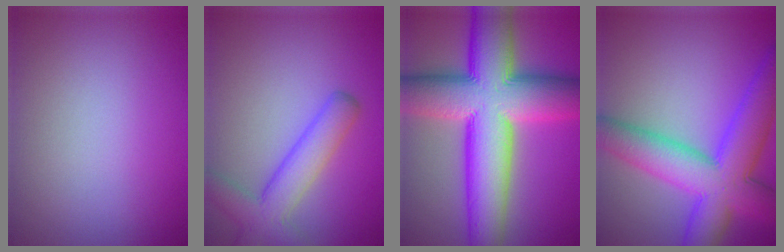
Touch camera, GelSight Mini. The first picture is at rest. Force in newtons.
{"total": 5.0, "press": 5.0, "slide": 0.2}
{"total": 15.8, "press": 15.8, "slide": 0.3}
{"total": 10.0, "press": 10.0, "slide": 0.3}